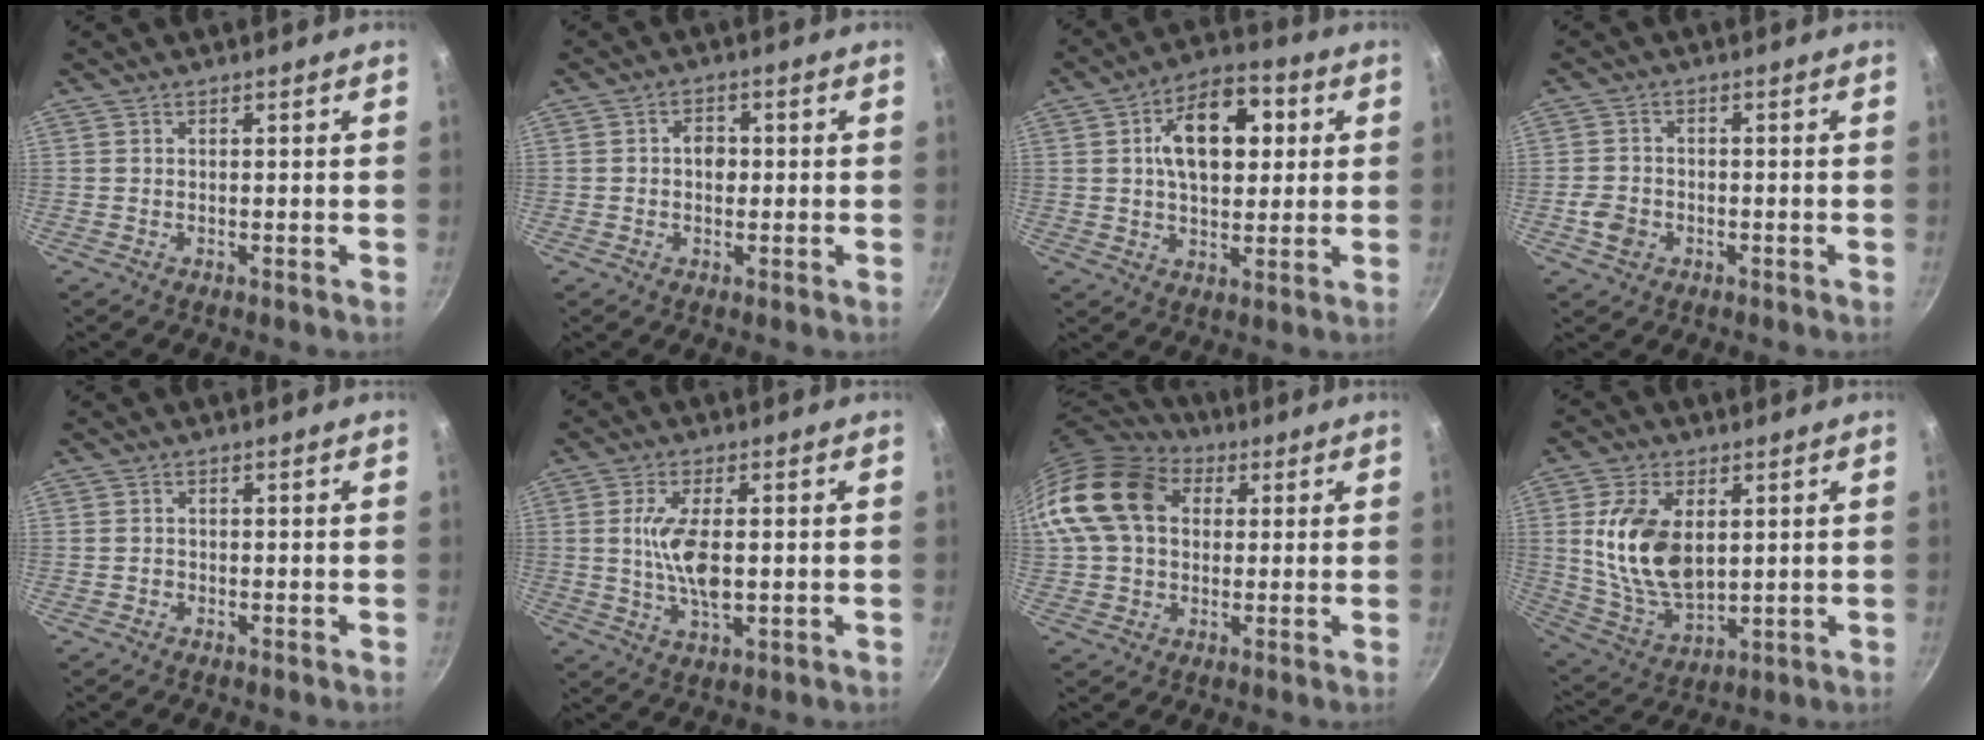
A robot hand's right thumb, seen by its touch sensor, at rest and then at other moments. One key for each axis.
{"total": 3.4, "fx": 0.0, "fy": 2.6, "fz": 2.1, "tx": -0.013, "ty": 0.007, "tz": -0.003}
{"total": 14.8, "fx": 3.2, "fy": 8.9, "fz": 11.3, "tx": -0.136, "ty": 0.008, "tz": 0.040}
{"total": 4.2, "fx": -1.6, "fy": 3.3, "fz": 2.0, "tx": -0.035, "ty": 0.016, "tz": -0.033}
{"total": 0.8, "fx": -0.3, "fy": 0.7, "fz": 0.2, "tx": -0.002, "ty": 0.003, "tz": -0.004}
{"total": 6.9, "fx": 0.3, "fy": 2.4, "fz": 6.5, "tx": -0.133, "ty": -0.005, "tz": 0.007}
{"total": 16.7, "fx": 3.7, "fy": 12.7, "fz": 10.2, "tx": -0.177, "ty": 0.027, "tz": 0.054}
{"total": 15.1, "fx": 2.8, "fy": 9.0, "fz": 11.8, "tx": -0.209, "ty": -0.024, "tz": 0.064}